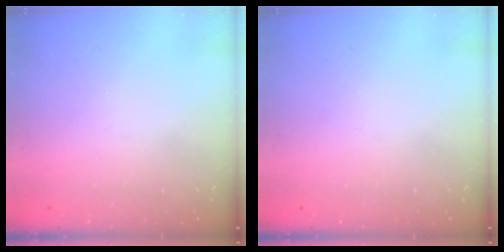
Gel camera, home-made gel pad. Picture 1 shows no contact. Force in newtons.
{"total": 0.0}